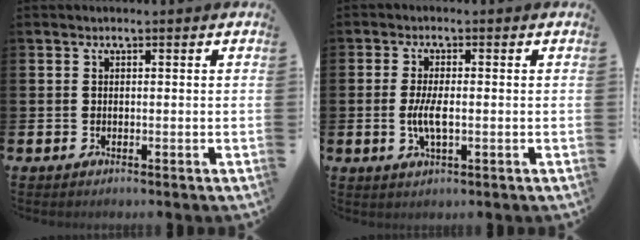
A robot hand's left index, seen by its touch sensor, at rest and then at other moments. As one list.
[{"total": 3.8, "force": [-0.4, 1.3, 3.5], "torque": [-0.062, -0.004, -0.013]}]